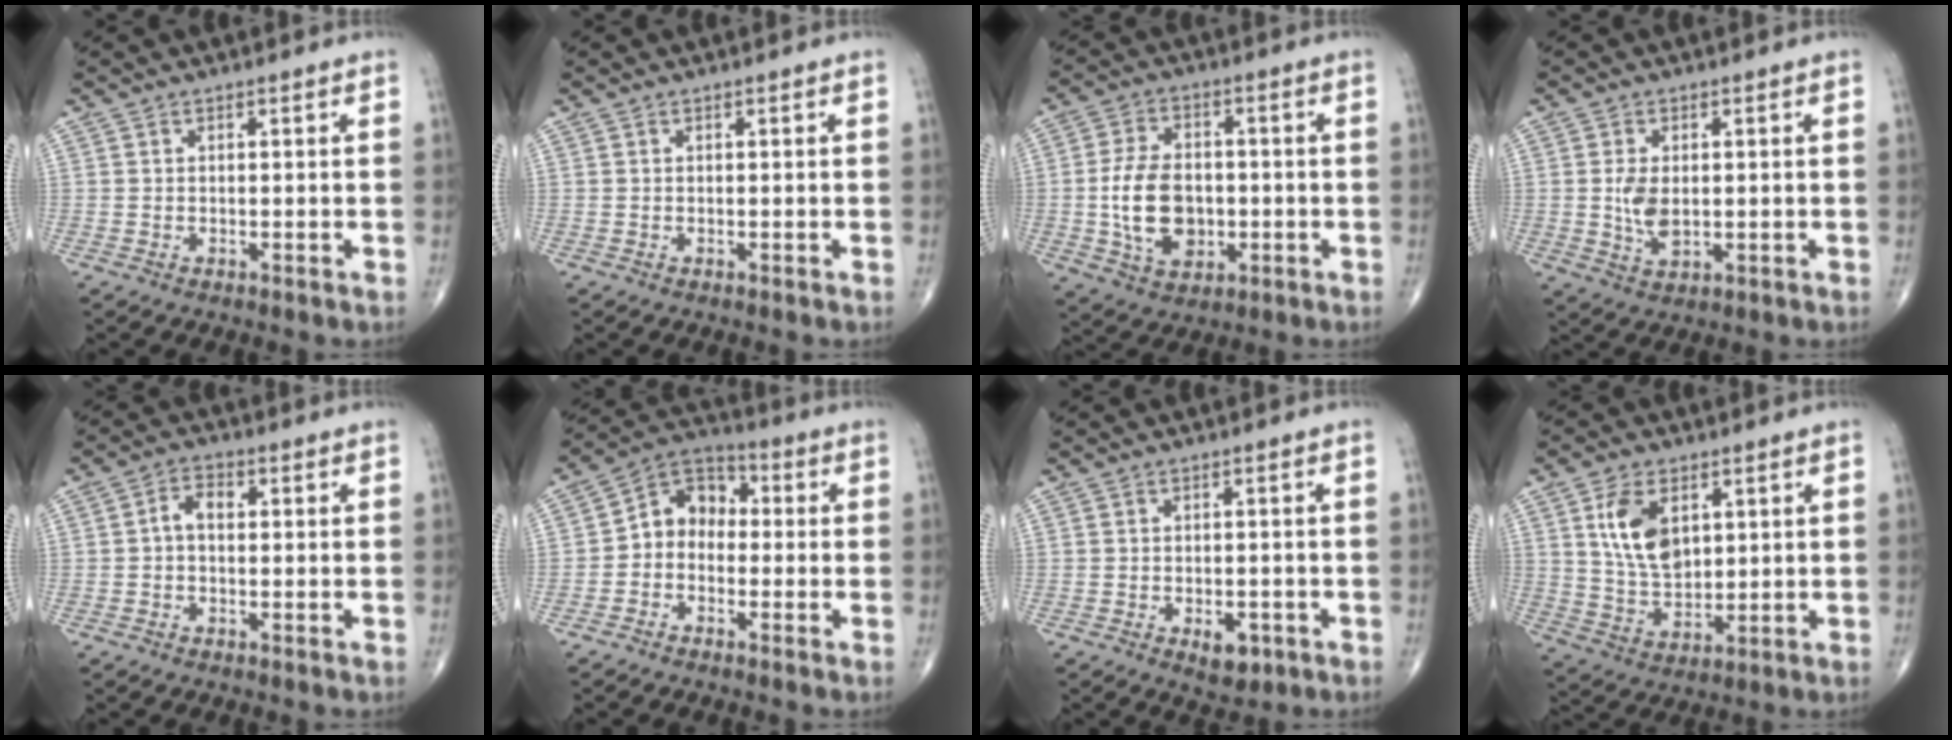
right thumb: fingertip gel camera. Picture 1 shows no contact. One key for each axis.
{"total": 0.0}
{"total": 12.0, "fx": -1.4, "fy": 8.1, "fz": 8.8, "tx": -0.142, "ty": 0.008, "tz": -0.020}
{"total": 5.1, "fx": 0.2, "fy": 3.0, "fz": 4.1, "tx": -0.079, "ty": -0.008, "tz": 0.009}
{"total": 3.7, "fx": 0.1, "fy": 2.4, "fz": 2.8, "tx": -0.041, "ty": 0.018, "tz": -0.005}
{"total": 8.1, "fx": -1.1, "fy": 6.5, "fz": 4.8, "tx": -0.048, "ty": 0.038, "tz": -0.042}
{"total": 4.3, "fx": -1.8, "fy": 2.4, "fz": 3.0, "tx": -0.031, "ty": 0.002, "tz": -0.020}
{"total": 10.4, "fx": 3.4, "fy": 6.4, "fz": 7.5, "tx": -0.124, "ty": -0.017, "tz": 0.071}